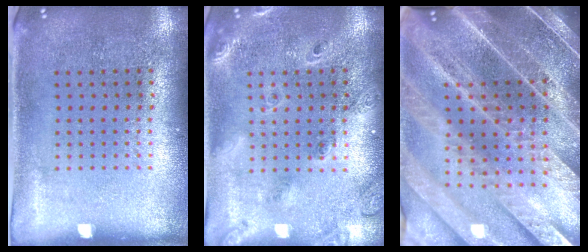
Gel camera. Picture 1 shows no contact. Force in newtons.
{"total": 1.7, "press": 1.6, "slide": 0.8}
{"total": 5.5, "press": 4.7, "slide": 2.9}